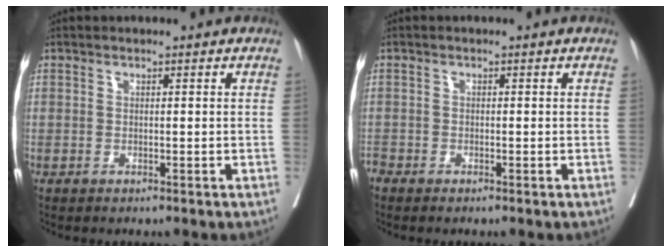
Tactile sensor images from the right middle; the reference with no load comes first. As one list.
[{"total": 1.0, "force": [-0.9, 0.3, 0.1], "torque": [-0.007, -0.003, -0.019]}]